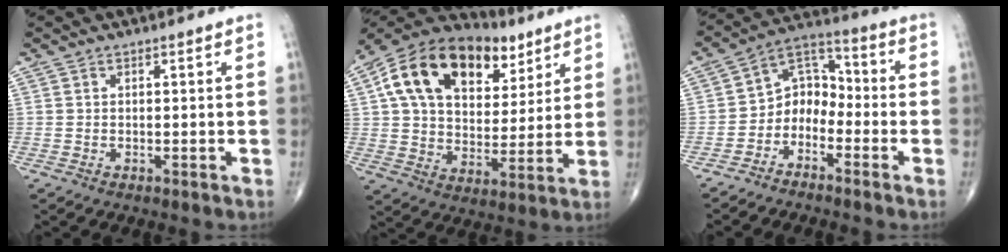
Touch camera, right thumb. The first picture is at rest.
{"total": 24.5, "force": [10.7, 15.1, 16.1], "torque": [-0.255, 0.009, 0.176]}
{"total": 7.9, "force": [-3.8, 6.0, 3.6], "torque": [-0.029, 0.066, -0.087]}